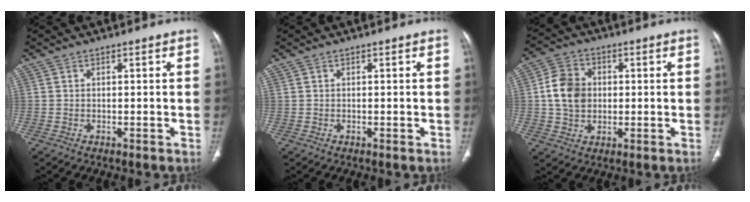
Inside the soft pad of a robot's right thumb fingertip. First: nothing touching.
{"total": 0.0}
{"total": 10.5, "force": [0.8, 8.4, 6.3], "torque": [-0.097, 0.007, 0.012]}